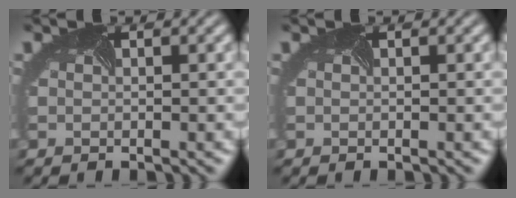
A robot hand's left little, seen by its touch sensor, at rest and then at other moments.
{"total": 0.0}